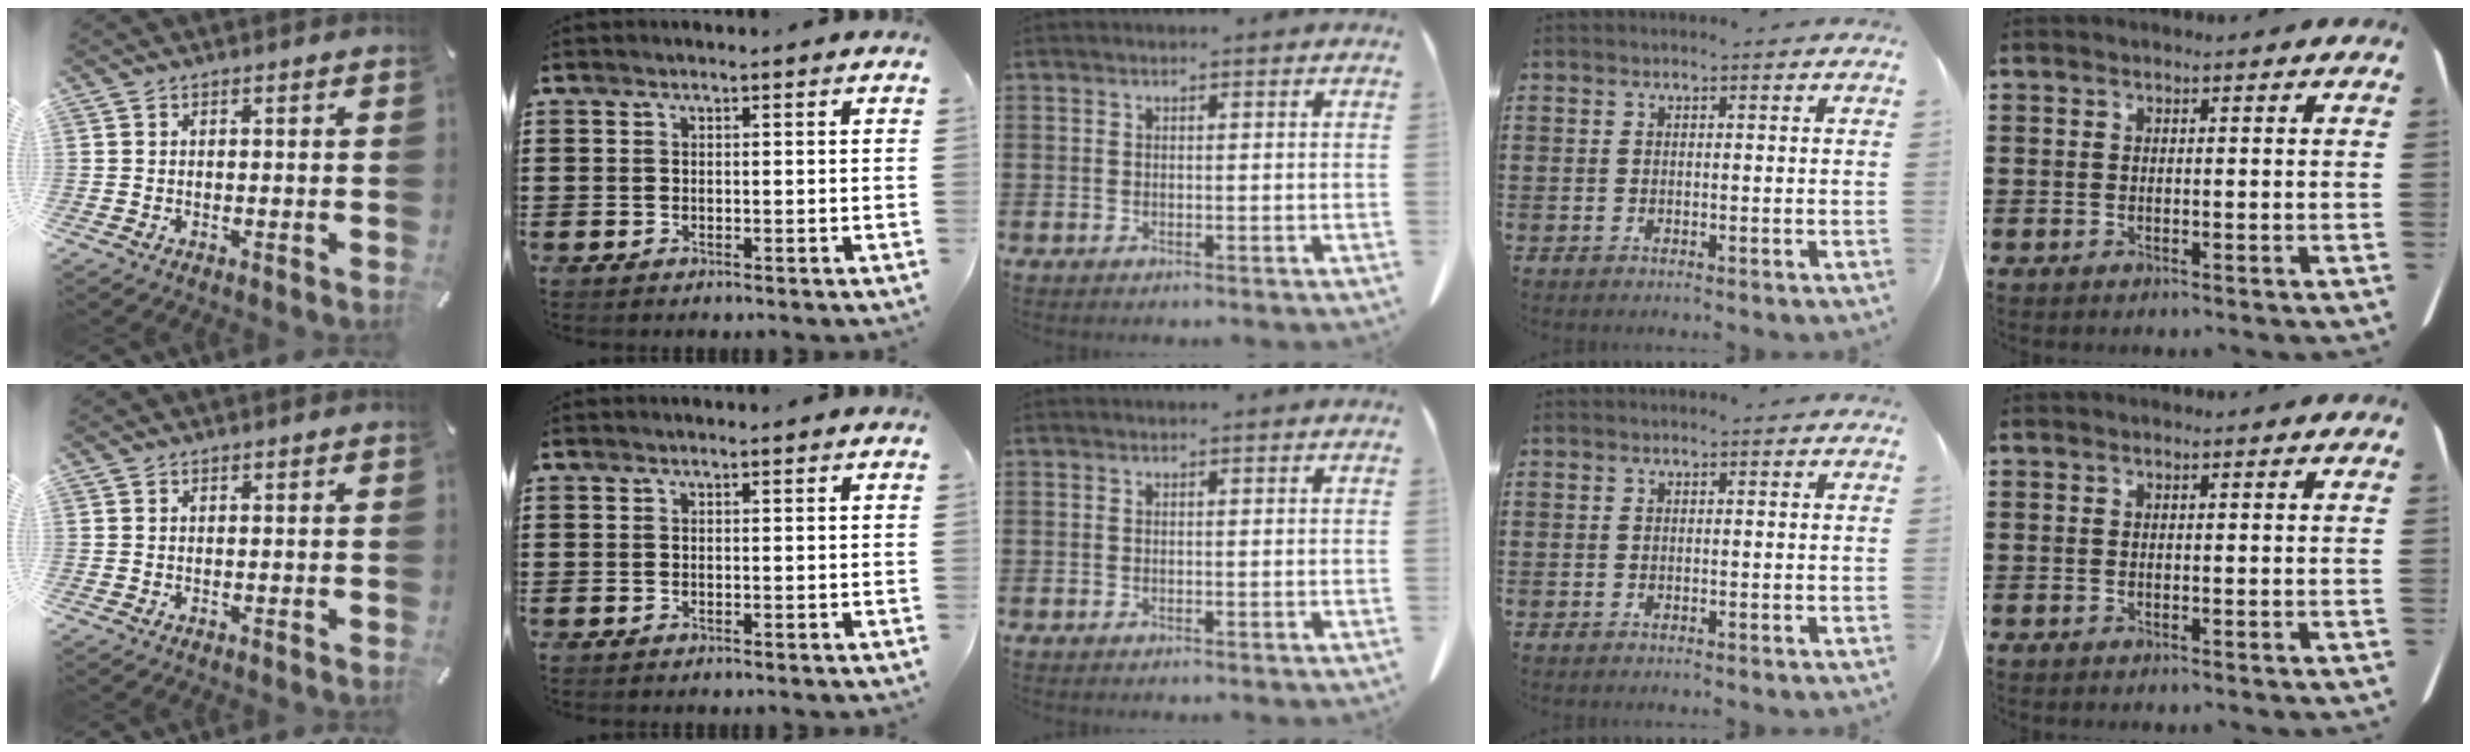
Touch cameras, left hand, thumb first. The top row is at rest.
{}